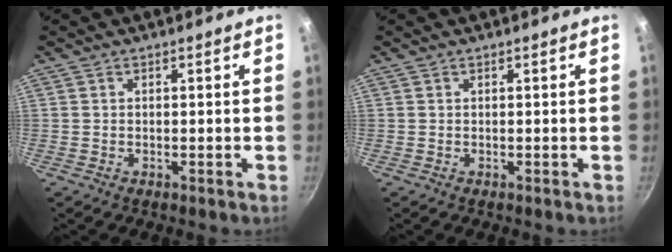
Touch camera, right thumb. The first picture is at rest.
{"total": 0.0}